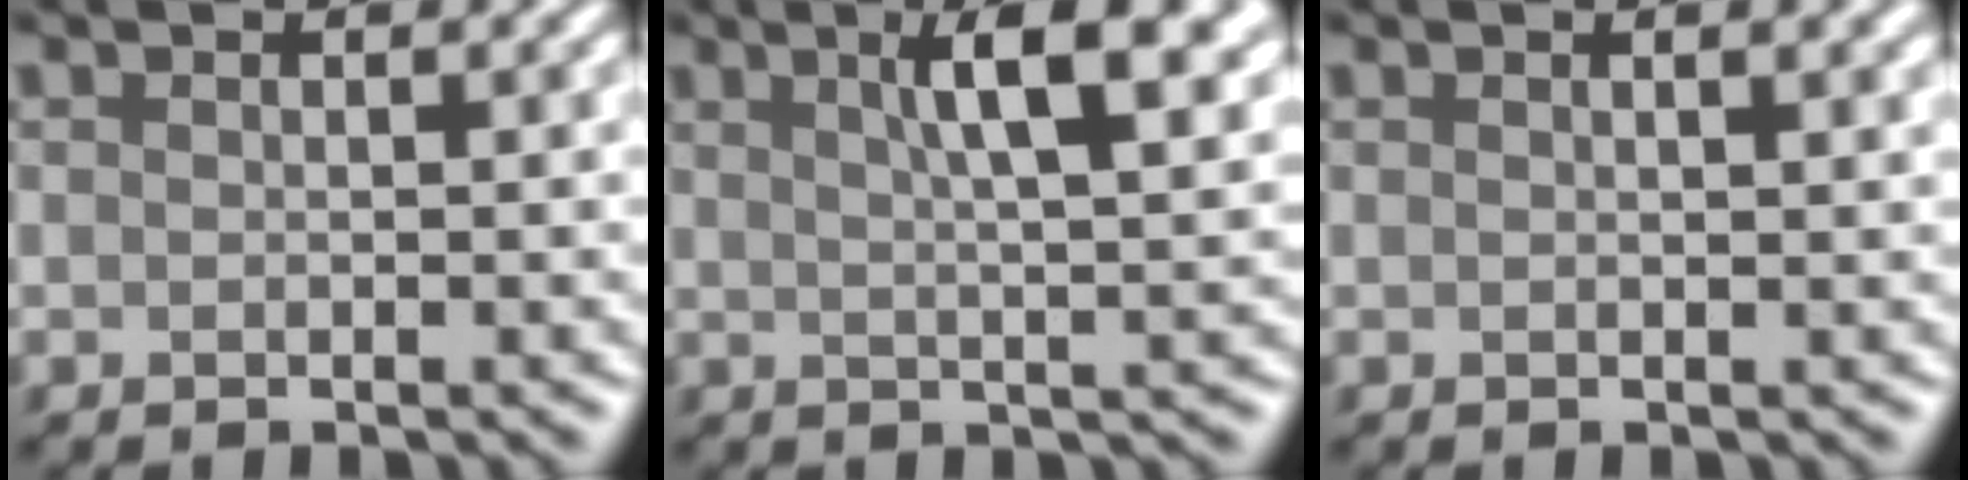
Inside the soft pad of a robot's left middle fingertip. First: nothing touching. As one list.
[{"total": 7.1, "force": [3.0, 1.8, 6.1], "torque": [-0.066, 0.007, 0.040]}, {"total": 2.8, "force": [1.4, 1.1, 2.1], "torque": [-0.009, -0.001, -0.005]}]